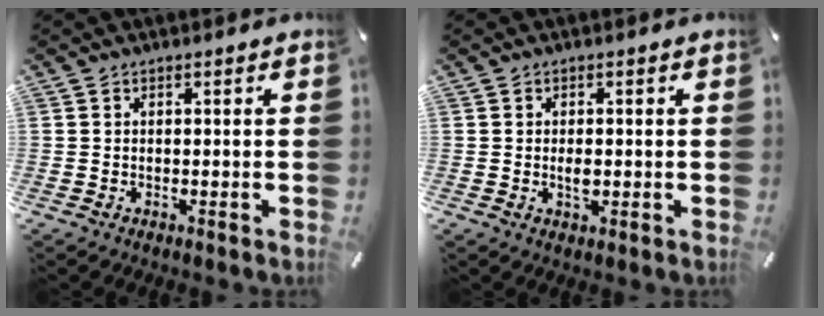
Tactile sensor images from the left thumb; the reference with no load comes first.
{"total": 2.3, "force": [-0.2, 1.3, 1.9], "torque": [-0.037, -0.001, -0.003]}